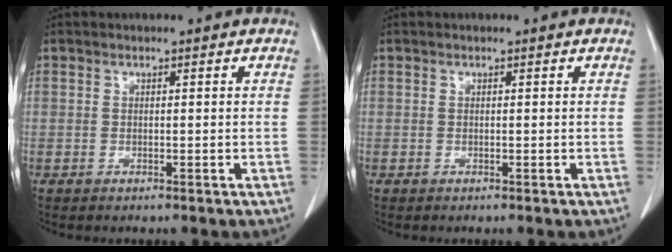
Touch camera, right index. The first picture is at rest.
{"total": 0.0}